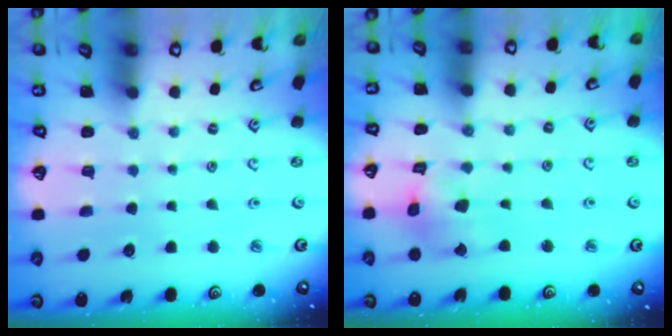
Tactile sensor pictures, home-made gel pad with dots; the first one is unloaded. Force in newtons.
{"total": 12.5, "press": 12.4, "slide": 1.9}